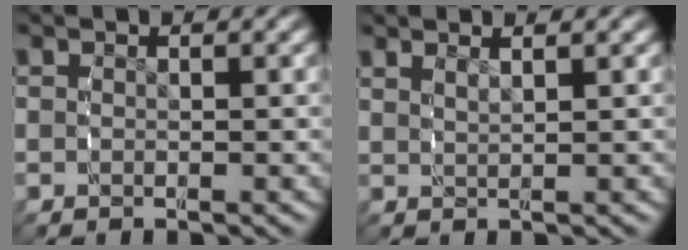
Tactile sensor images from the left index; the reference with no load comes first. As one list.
[{"total": 1.5, "force": [1.2, -0.6, 0.6], "torque": [-0.008, -0.002, 0.030]}]